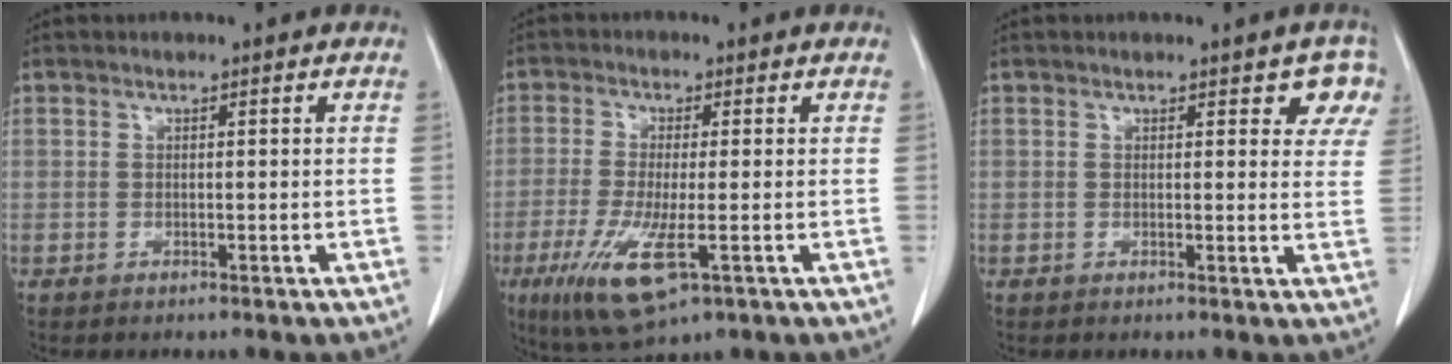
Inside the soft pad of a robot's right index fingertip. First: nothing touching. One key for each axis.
{"total": 9.8, "fx": -3.8, "fy": 1.9, "fz": 8.8, "tx": -0.180, "ty": -0.031, "tz": -0.062}
{"total": 4.6, "fx": 3.3, "fy": 2.2, "fz": 2.4, "tx": -0.004, "ty": -0.003, "tz": 0.020}